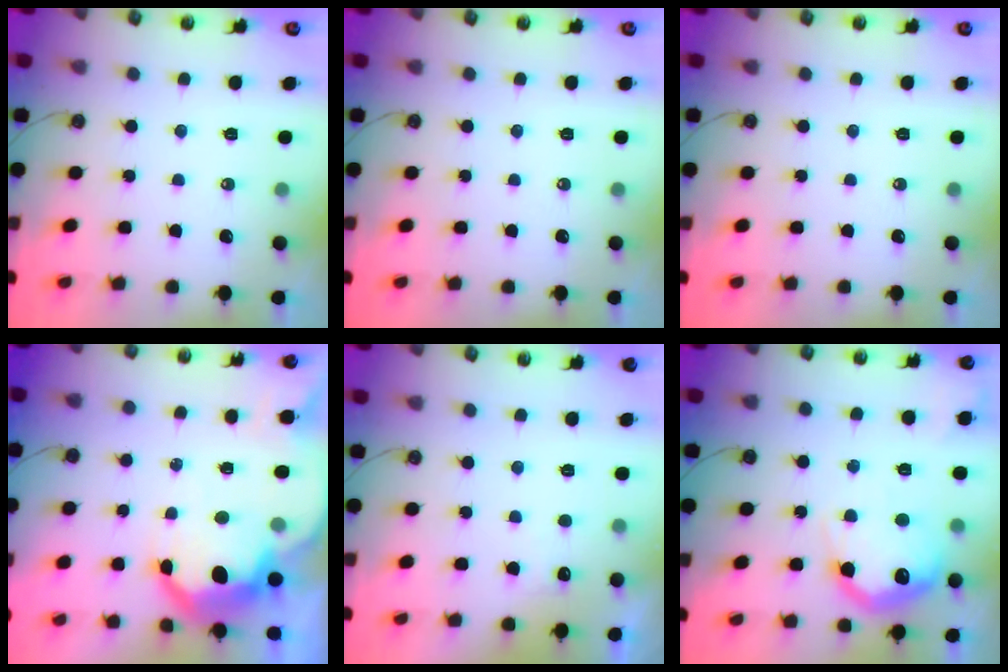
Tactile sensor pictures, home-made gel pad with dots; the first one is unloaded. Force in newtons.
{"total": 0.0}
{"total": 0.0}
{"total": 14.7, "press": 14.6, "slide": 0.9}
{"total": 3.2, "press": 3.0, "slide": 1.2}
{"total": 17.1, "press": 17.1, "slide": 0.7}